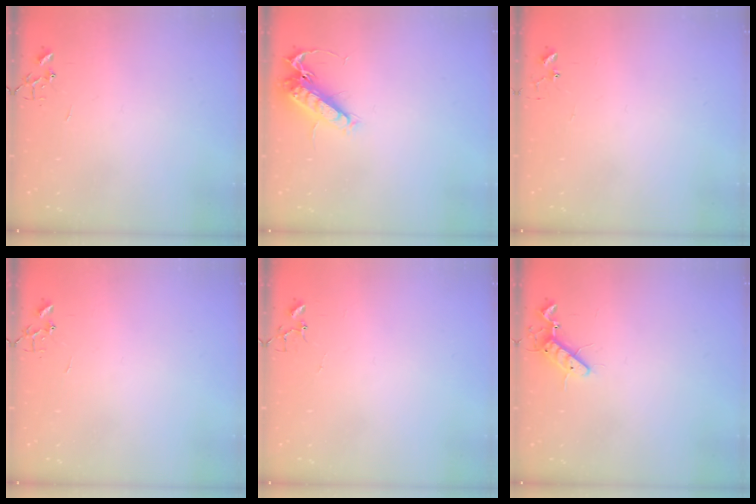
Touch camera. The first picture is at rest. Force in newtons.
{"total": 13.8, "press": 13.8, "slide": 1.2}
{"total": 4.8, "press": 4.8, "slide": 0.2}
{"total": 0.0}
{"total": 3.7, "press": 3.7, "slide": 0.3}
{"total": 8.5, "press": 8.4, "slide": 1.5}